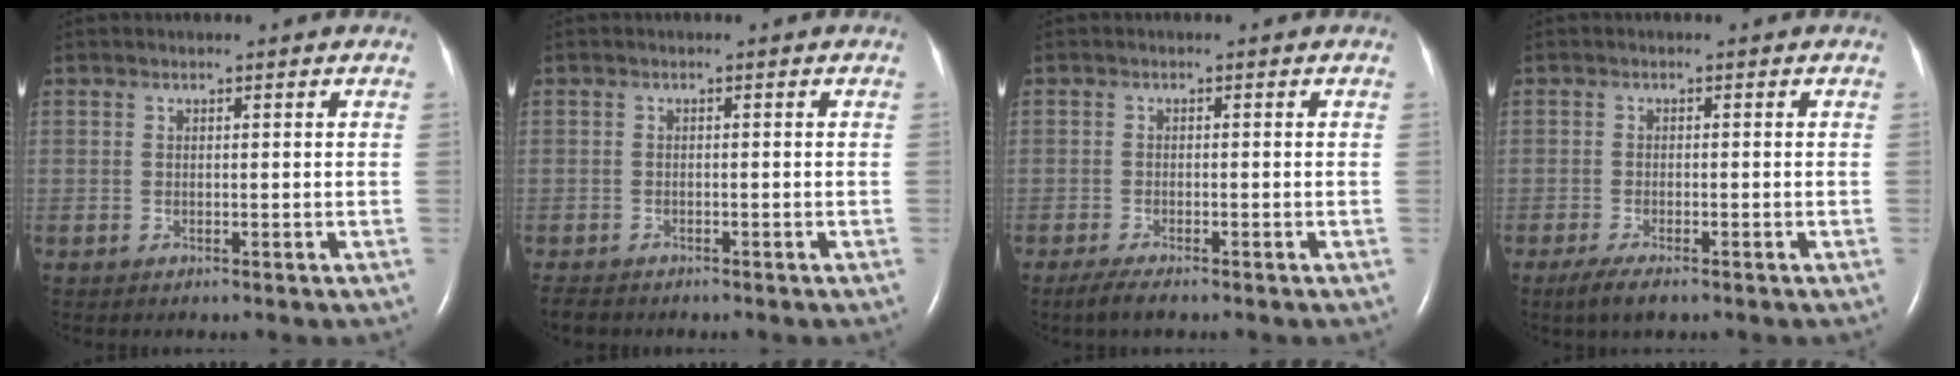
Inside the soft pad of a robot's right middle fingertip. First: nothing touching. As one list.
[{"total": 2.5, "force": [-2.2, 0.9, 0.7], "torque": [-0.014, -0.006, -0.032]}, {"total": 2.9, "force": [-2.2, 0.4, 1.8], "torque": [-0.044, -0.009, -0.039]}, {"total": 3.5, "force": [-2.4, 0.7, 2.4], "torque": [-0.052, -0.009, -0.042]}]